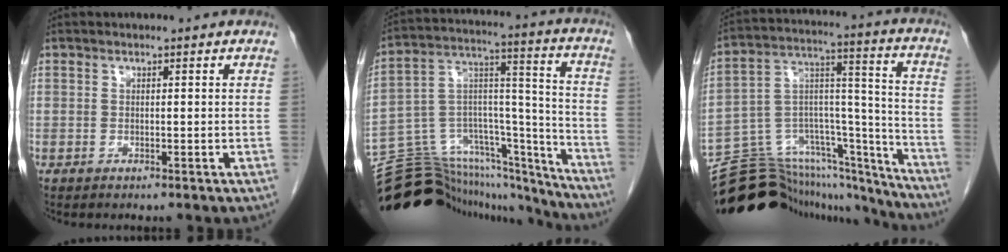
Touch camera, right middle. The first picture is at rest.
{"total": 26.8, "force": [-24.6, 7.3, 7.9], "torque": [-0.135, 0.052, -0.371]}
{"total": 24.3, "force": [-22.3, 6.8, 6.8], "torque": [-0.104, 0.063, -0.337]}